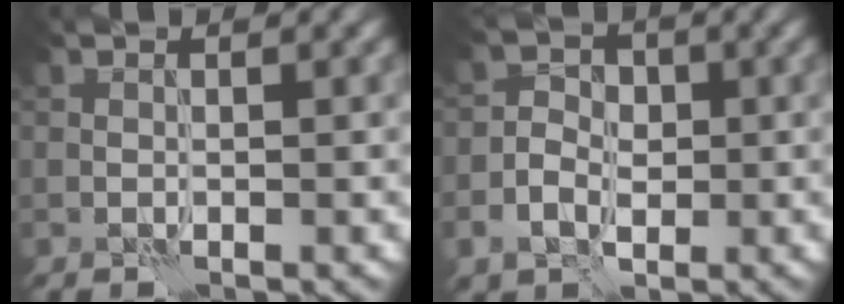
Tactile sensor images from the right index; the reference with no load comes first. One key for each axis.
{"total": 4.1, "fx": -1.1, "fy": 3.4, "fz": 2.0, "tx": -0.010, "ty": 0.002, "tz": -0.035}